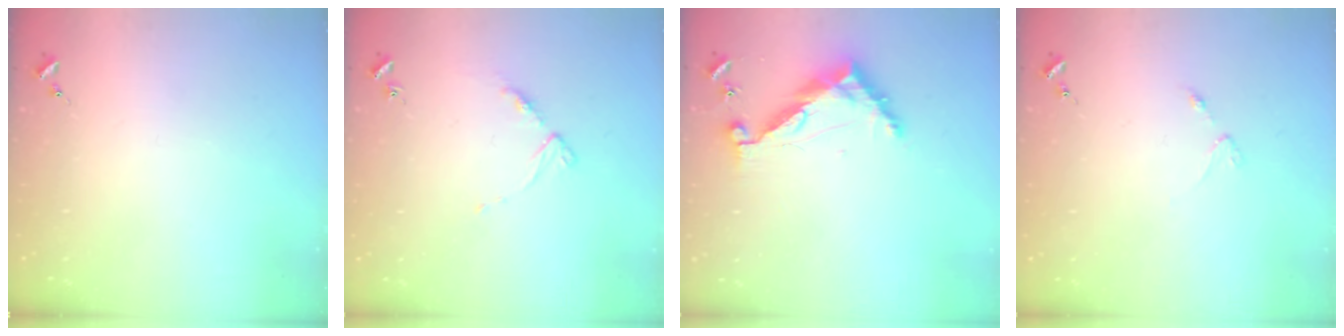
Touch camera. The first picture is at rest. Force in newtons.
{"total": 5.2, "press": 5.1, "slide": 0.7}
{"total": 9.6, "press": 9.6, "slide": 0.8}
{"total": 2.5, "press": 2.4, "slide": 0.4}